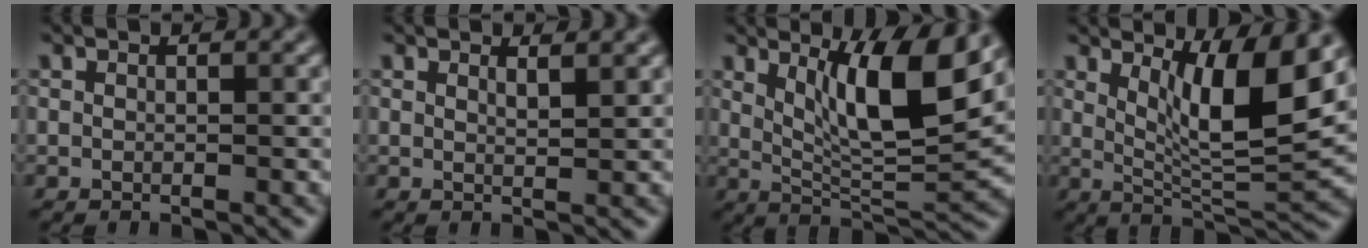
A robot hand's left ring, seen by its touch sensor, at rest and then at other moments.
{"total": 1.3, "force": [1.1, 0.3, 0.7], "torque": [-0.006, 0.001, 0.015]}
{"total": 9.0, "force": [3.7, 2.1, 7.9], "torque": [-0.123, -0.013, 0.068]}
{"total": 8.3, "force": [3.4, 1.8, 7.4], "torque": [-0.115, -0.014, 0.062]}